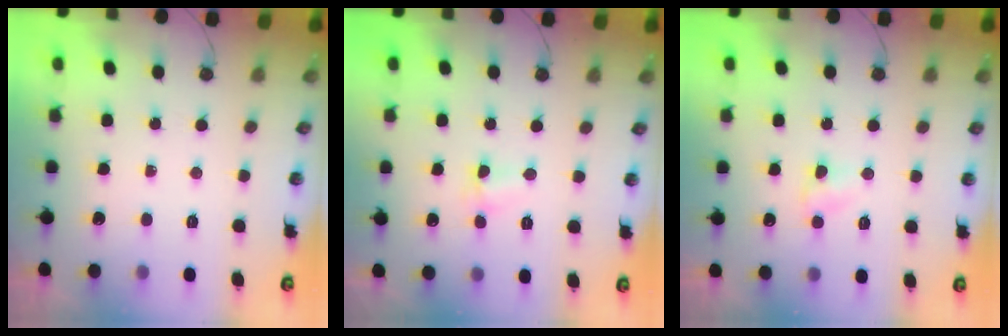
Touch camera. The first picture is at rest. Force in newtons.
{"total": 2.8, "press": 2.6, "slide": 1.0}
{"total": 3.7, "press": 3.6, "slide": 0.5}